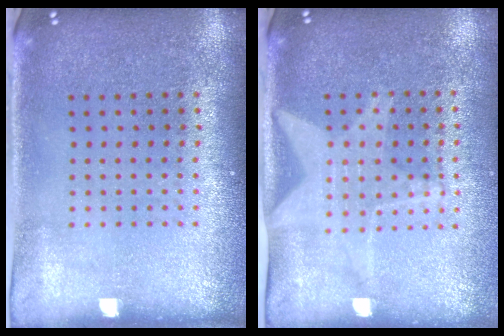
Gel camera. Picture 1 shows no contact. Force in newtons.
{"total": 1.9, "press": 1.6, "slide": 1.1}